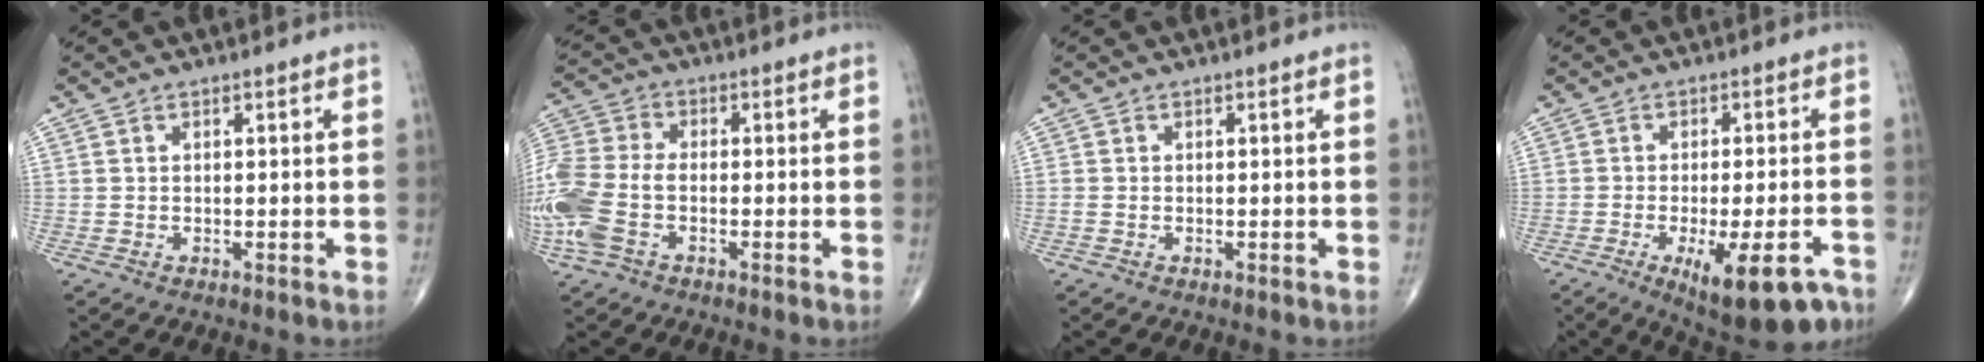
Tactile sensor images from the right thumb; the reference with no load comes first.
{"total": 14.3, "force": [-3.8, 8.7, 10.7], "torque": [-0.285, 0.013, -0.077]}
{"total": 0.6, "force": [-0.2, 0.4, 0.4], "torque": [-0.011, -0.001, -0.003]}
{"total": 13.8, "force": [-7.3, 4.6, 10.8], "torque": [-0.124, 0.015, -0.095]}